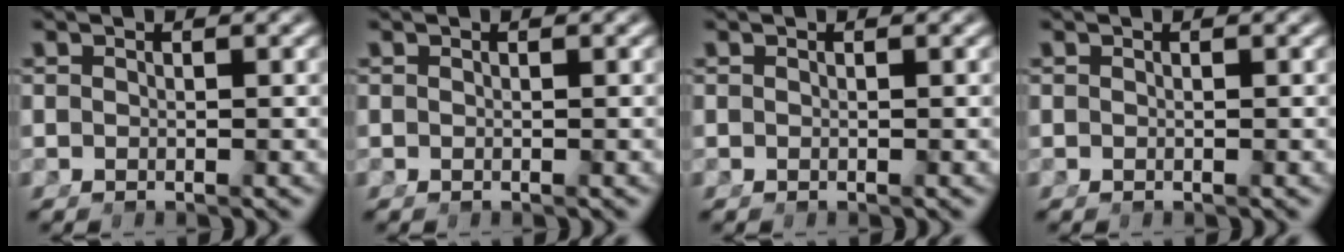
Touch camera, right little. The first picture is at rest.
{"total": 0.0}
{"total": 0.0}
{"total": 0.0}